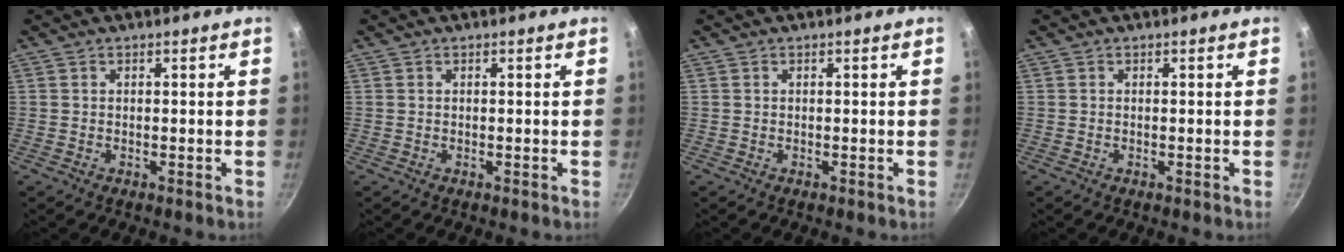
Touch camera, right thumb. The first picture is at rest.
{"total": 0.0}
{"total": 0.0}
{"total": 0.0}